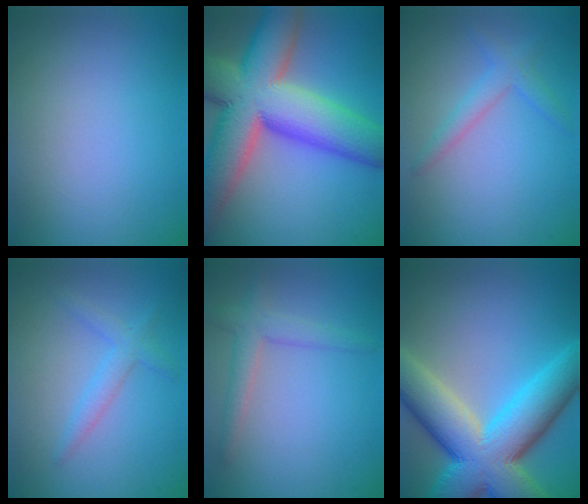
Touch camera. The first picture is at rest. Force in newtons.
{"total": 15.7, "press": 15.7, "slide": 1.0}
{"total": 2.2, "press": 2.2, "slide": 0.0}
{"total": 2.0, "press": 2.0, "slide": 0.2}
{"total": 2.8, "press": 2.8, "slide": 0.1}
{"total": 13.7, "press": 13.7, "slide": 1.0}